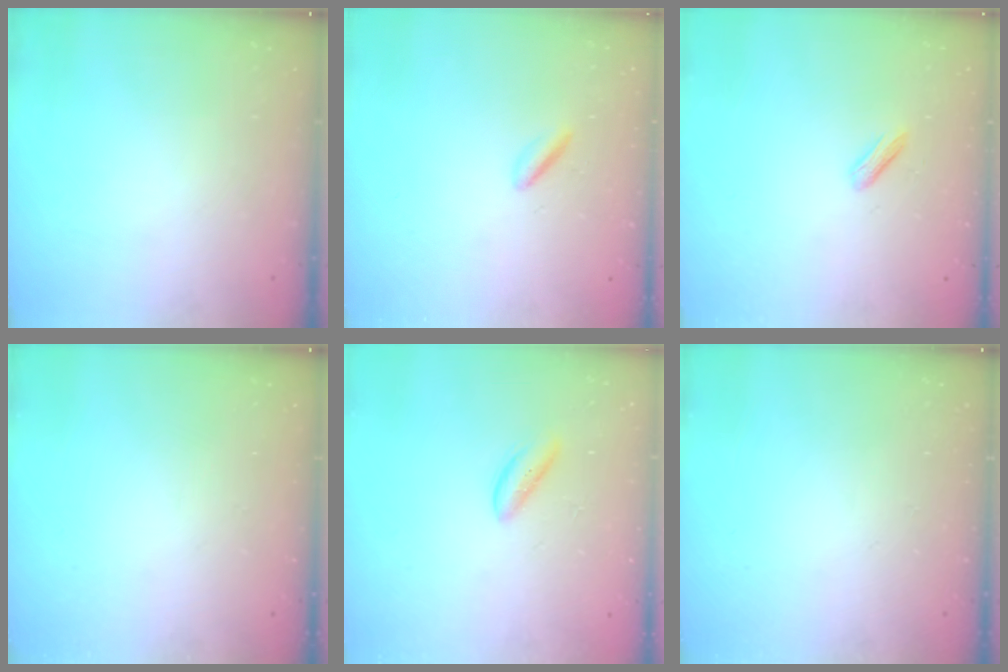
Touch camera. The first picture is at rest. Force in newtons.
{"total": 0.9, "press": 0.7, "slide": 0.6}
{"total": 2.8, "press": 2.7, "slide": 0.8}
{"total": 0.0}
{"total": 1.9, "press": 1.9, "slide": 0.4}
{"total": 0.0}